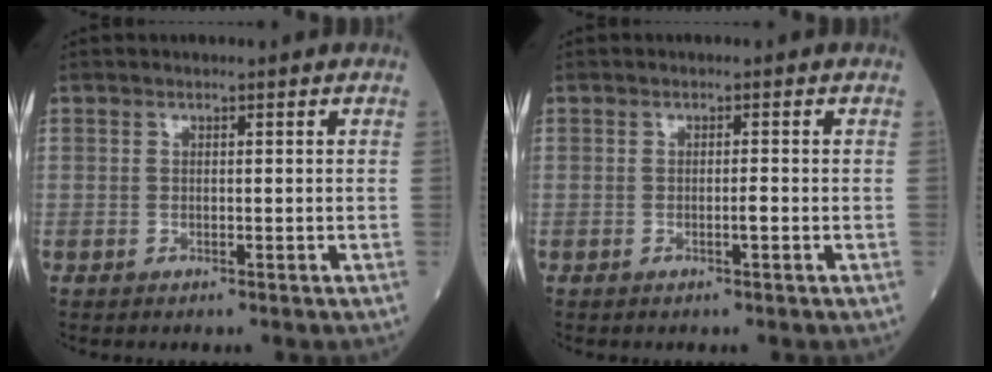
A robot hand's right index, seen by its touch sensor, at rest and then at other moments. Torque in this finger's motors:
{"motor_torque": [0.23, 0.03, 0.11, 0.03]}